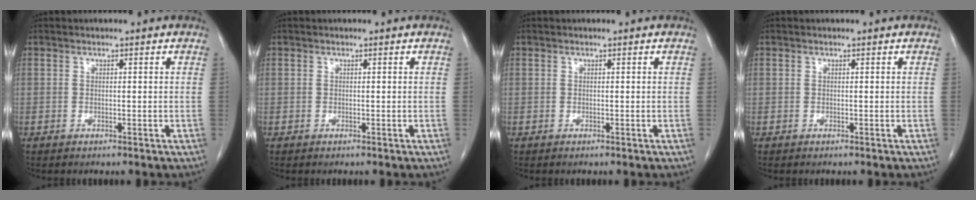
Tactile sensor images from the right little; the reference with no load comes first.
{"total": 0.0}
{"total": 0.0}
{"total": 0.0}